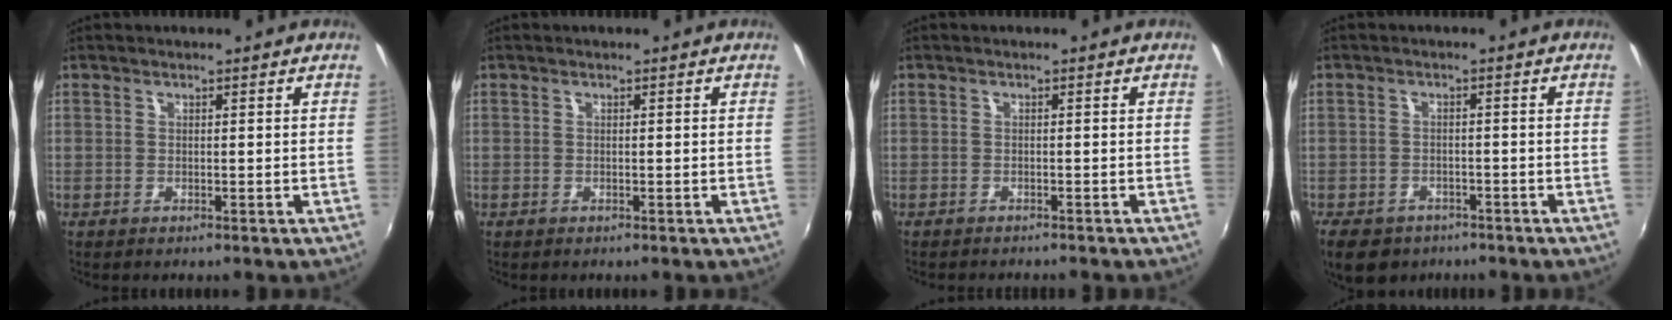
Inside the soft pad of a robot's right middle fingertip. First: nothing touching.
{"total": 0.0}
{"total": 2.6, "force": [-2.5, 0.5, 0.8], "torque": [-0.023, -0.012, -0.037]}
{"total": 8.7, "force": [-5.8, 5.5, 3.6], "torque": [-0.092, -0.018, -0.088]}